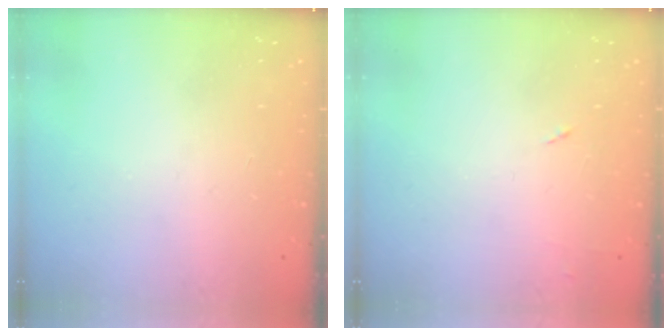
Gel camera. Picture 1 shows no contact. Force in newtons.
{"total": 4.6, "press": 4.6, "slide": 0.6}